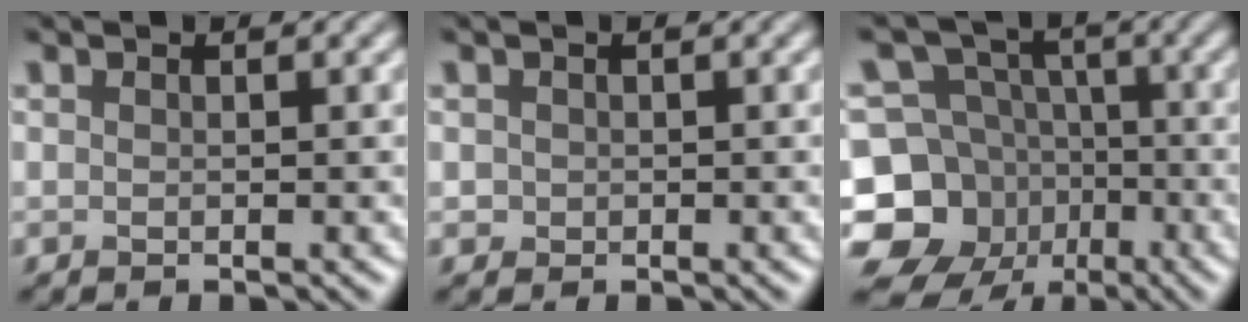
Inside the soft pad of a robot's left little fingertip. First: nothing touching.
{"total": 0.7, "force": [0.1, 0.7, 0.1], "torque": [0.003, -0.001, -0.002]}
{"total": 10.4, "force": [-3.8, 9.1, 3.2], "torque": [-0.064, -0.002, -0.093]}